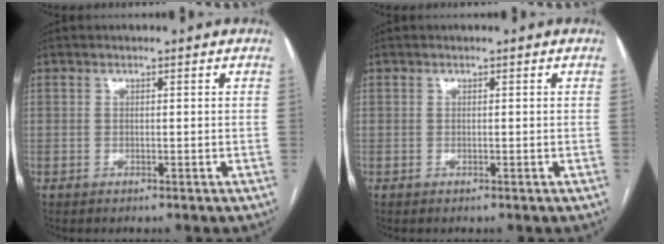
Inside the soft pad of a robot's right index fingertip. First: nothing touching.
{"total": 0.0}